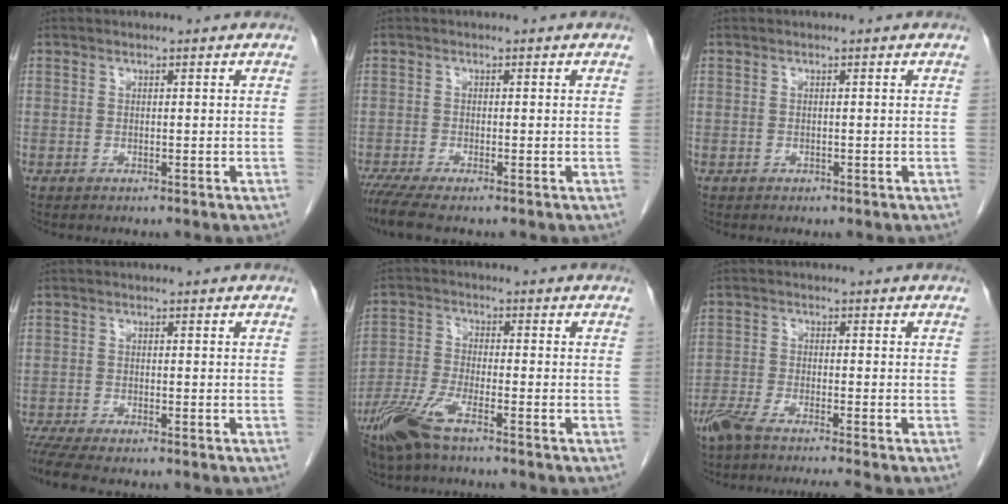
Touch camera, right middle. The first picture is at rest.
{"total": 3.8, "force": [-2.9, 0.1, 2.4], "torque": [-0.047, -0.011, -0.058]}
{"total": 0.0}
{"total": 5.8, "force": [-4.9, 0.7, 2.9], "torque": [-0.050, -0.012, -0.083]}
{"total": 8.1, "force": [-5.7, 1.6, 5.5], "torque": [-0.126, -0.016, -0.116]}
{"total": 7.2, "force": [-6.1, -0.5, 3.7], "torque": [-0.057, -0.014, -0.104]}